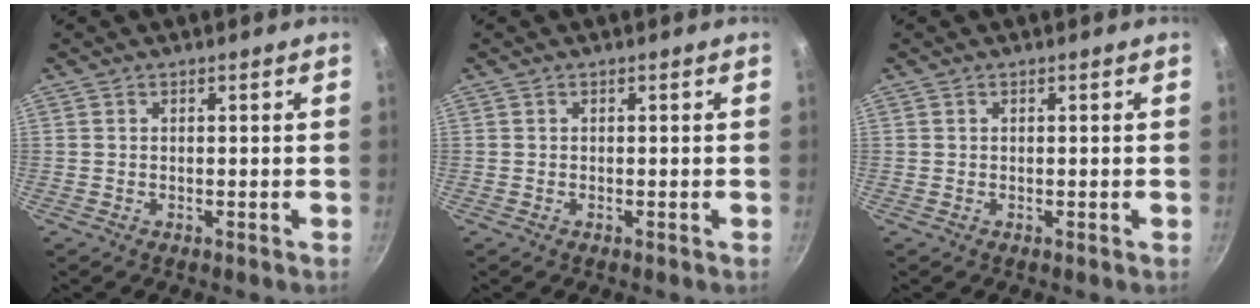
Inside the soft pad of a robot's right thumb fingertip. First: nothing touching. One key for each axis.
{"total": 0.0}
{"total": 0.0}